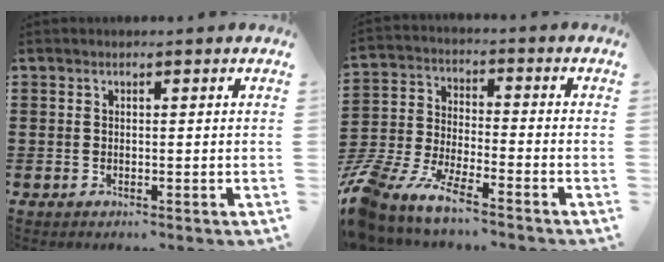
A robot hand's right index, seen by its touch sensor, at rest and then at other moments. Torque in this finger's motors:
{"motor_torque": [2.14, 0.00, 1.05, 0.21]}